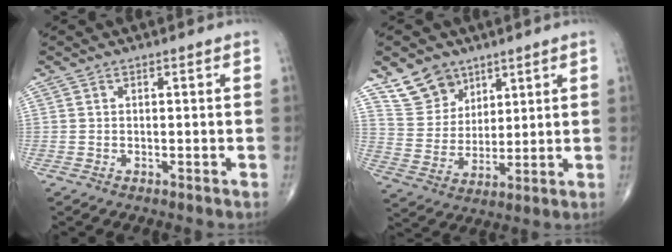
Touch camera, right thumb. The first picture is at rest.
{"total": 9.4, "force": [6.5, 6.4, 2.2], "torque": [-0.012, -0.041, 0.133]}